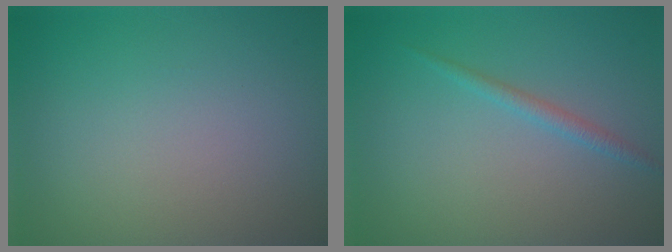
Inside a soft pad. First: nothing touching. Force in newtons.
{"total": 1.2, "press": 1.2, "slide": 0.1}